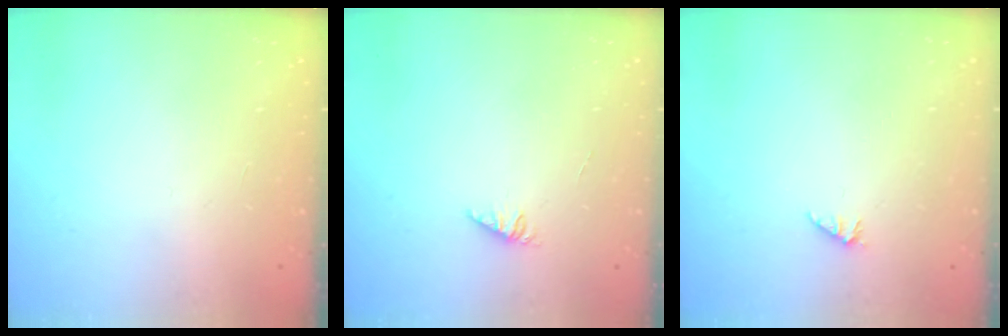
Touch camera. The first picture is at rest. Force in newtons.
{"total": 1.0, "press": 1.0, "slide": 0.3}
{"total": 0.0}